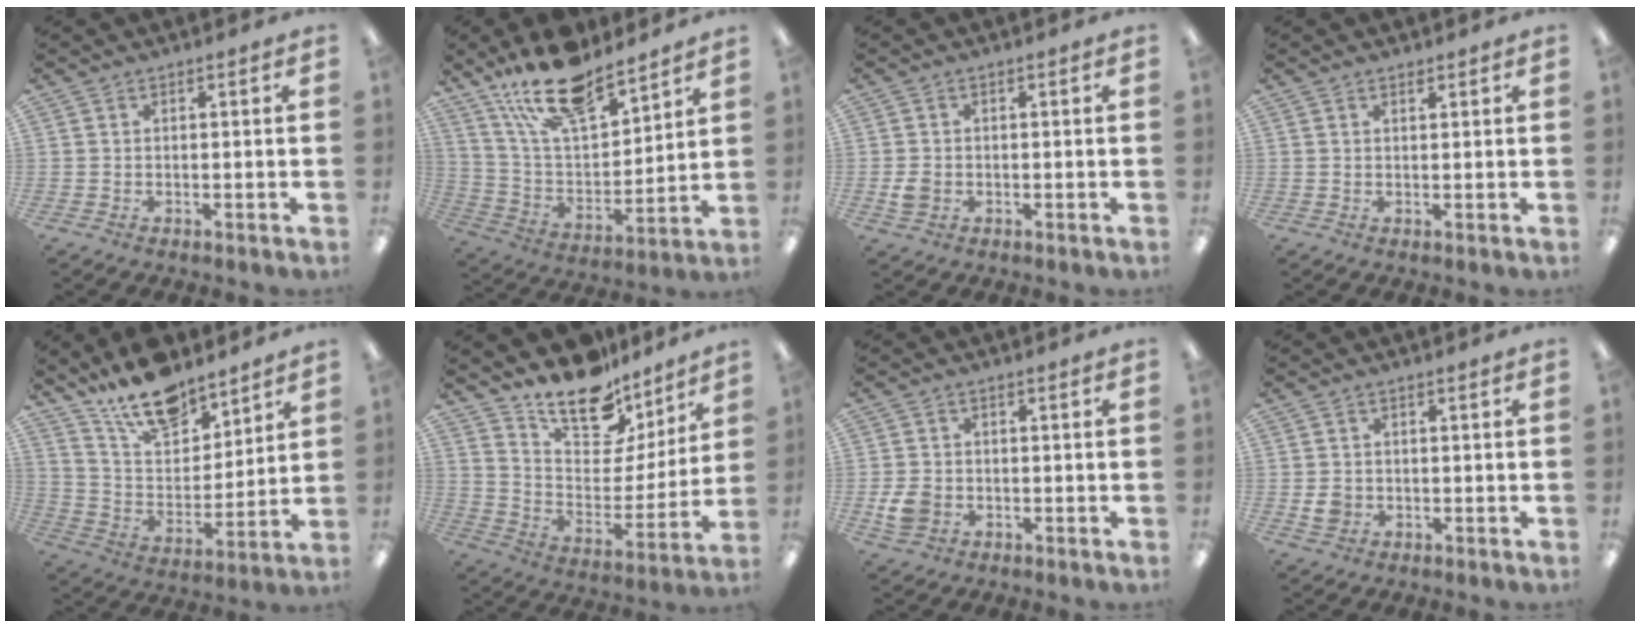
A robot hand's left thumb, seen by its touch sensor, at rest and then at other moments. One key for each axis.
{"total": 19.7, "fx": 15.2, "fy": 7.4, "fz": 10.0, "tx": -0.190, "ty": -0.084, "tz": 0.268}
{"total": 2.8, "fx": -0.5, "fy": 2.3, "fz": 1.5, "tx": -0.016, "ty": 0.002, "tz": -0.010}
{"total": 1.0, "fx": 0.9, "fy": 0.4, "fz": 0.2, "tx": 0.002, "ty": -0.005, "tz": 0.015}
{"total": 16.4, "fx": 13.1, "fy": 7.2, "fz": 6.9, "tx": -0.123, "ty": -0.079, "tz": 0.236}
{"total": 18.1, "fx": 14.5, "fy": 8.4, "fz": 6.8, "tx": -0.120, "ty": -0.109, "tz": 0.260}
{"total": 4.8, "fx": -1.3, "fy": 3.9, "fz": 2.5, "tx": -0.045, "ty": 0.002, "tz": -0.023}
{"total": 3.1, "fx": -0.4, "fy": 2.7, "fz": 1.5, "tx": -0.009, "ty": -0.002, "tz": -0.008}